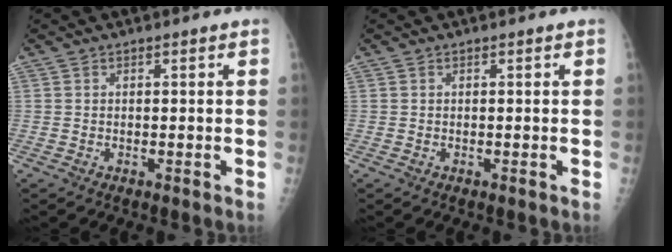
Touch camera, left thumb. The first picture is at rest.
{"total": 0.0}